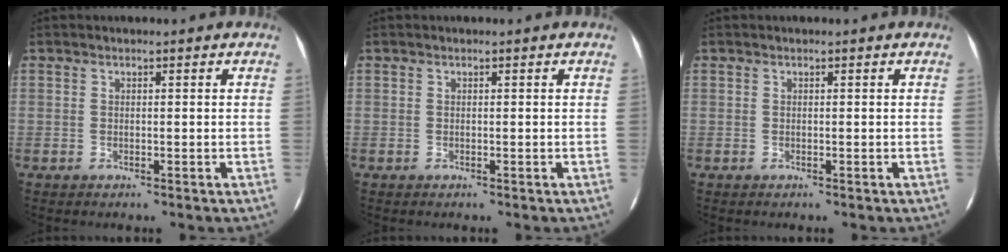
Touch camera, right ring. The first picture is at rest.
{"total": 0.0}
{"total": 0.0}